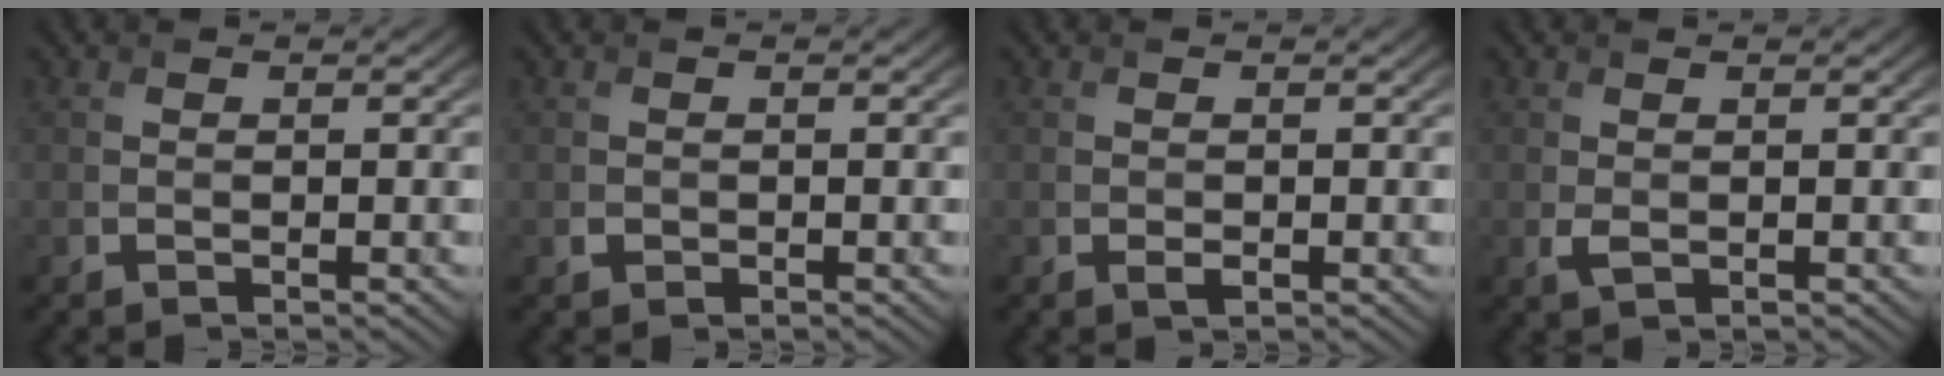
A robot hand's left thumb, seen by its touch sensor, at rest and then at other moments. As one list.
[{"total": 0.7, "force": [-0.2, 0.6, 0.2], "torque": [0.000, -0.006, -0.004]}, {"total": 0.9, "force": [-0.4, 0.5, 0.6], "torque": [-0.013, -0.002, -0.005]}, {"total": 1.2, "force": [-0.1, 0.7, 1.0], "torque": [-0.025, -0.004, 0.002]}]